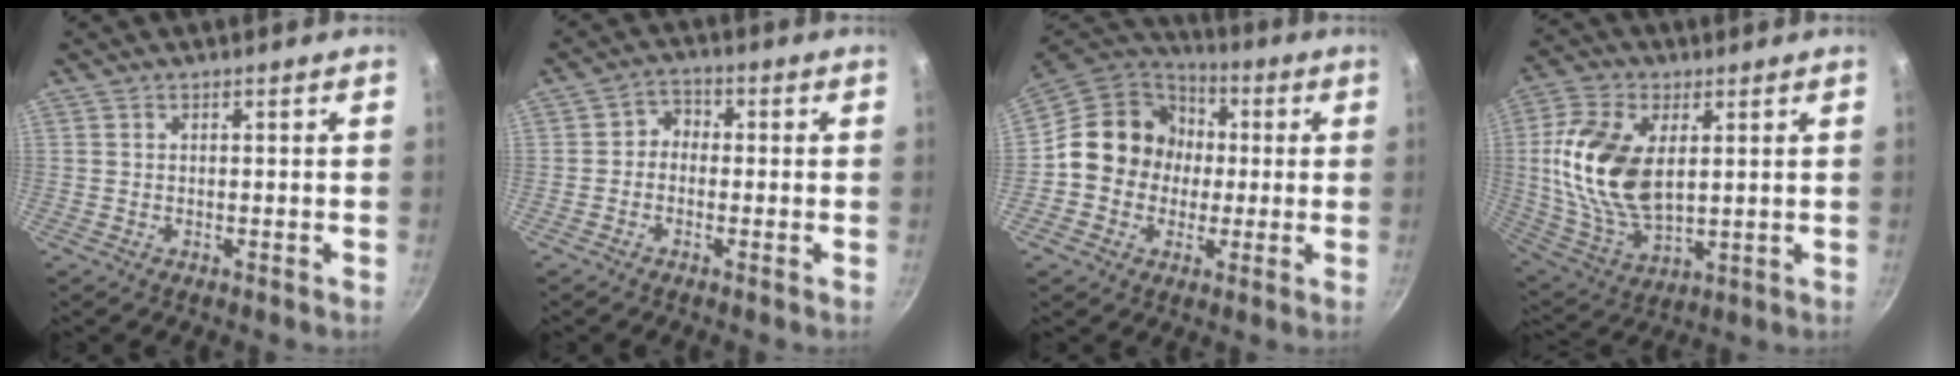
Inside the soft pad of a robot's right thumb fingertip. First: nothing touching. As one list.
[{"total": 3.3, "force": [-0.6, 2.8, 1.6], "torque": [-0.008, 0.016, -0.023]}, {"total": 14.5, "force": [0.3, 13.2, 6.1], "torque": [-0.062, 0.032, -0.011]}, {"total": 17.6, "force": [3.0, 10.2, 14.1], "torque": [-0.268, -0.008, 0.065]}]